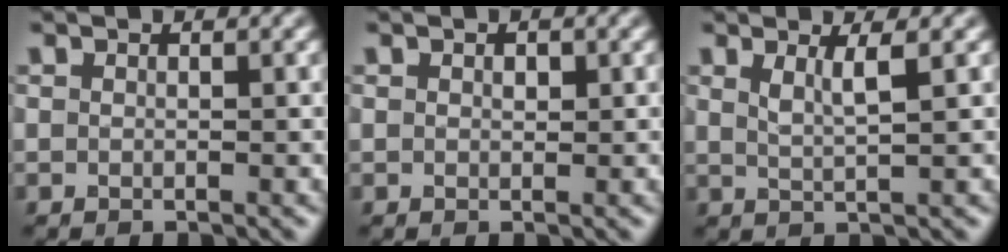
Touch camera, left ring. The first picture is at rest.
{"total": 0.8, "force": [0.3, 0.5, 0.5], "torque": [-0.009, 0.001, 0.005]}
{"total": 2.3, "force": [1.0, 0.6, 2.0], "torque": [-0.029, -0.004, 0.015]}